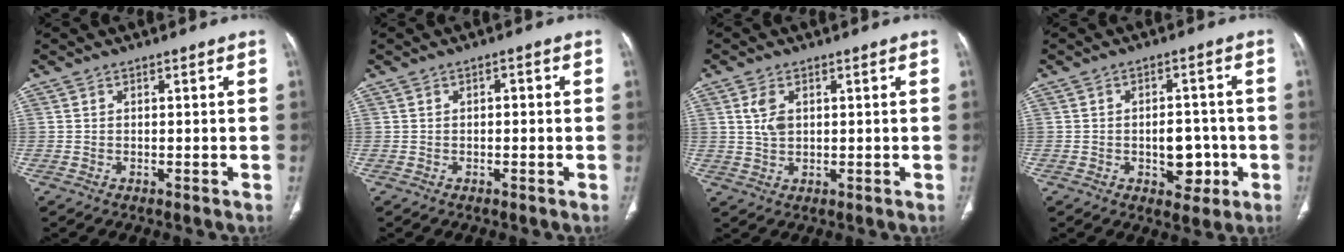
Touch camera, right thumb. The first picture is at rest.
{"total": 1.3, "force": [0.1, 0.7, 1.1], "torque": [-0.015, 0.003, -0.002]}
{"total": 3.8, "force": [1.2, 2.3, 2.9], "torque": [-0.059, -0.003, 0.028]}
{"total": 6.9, "force": [-1.7, 4.5, 4.9], "torque": [-0.034, 0.014, -0.015]}